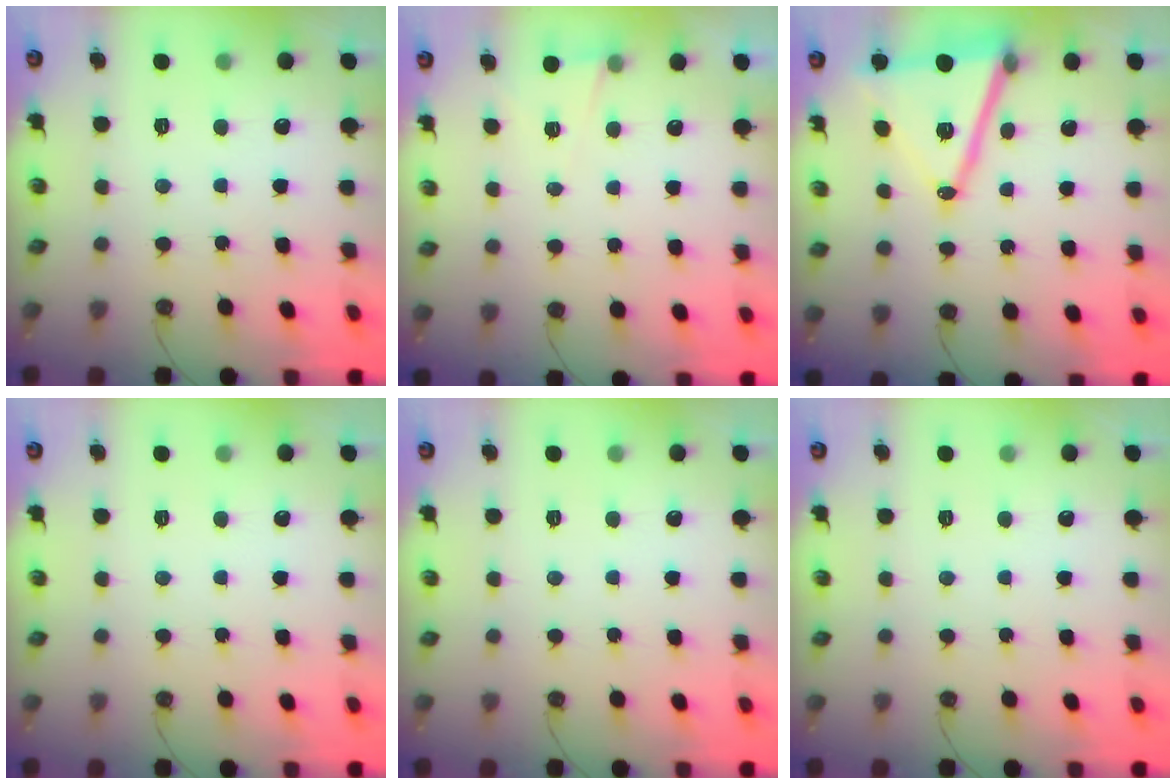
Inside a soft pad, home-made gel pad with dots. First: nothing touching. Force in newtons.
{"total": 5.2, "press": 2.9, "slide": 4.2}
{"total": 17.2, "press": 16.8, "slide": 3.6}
{"total": 0.0}
{"total": 0.0}
{"total": 0.0}